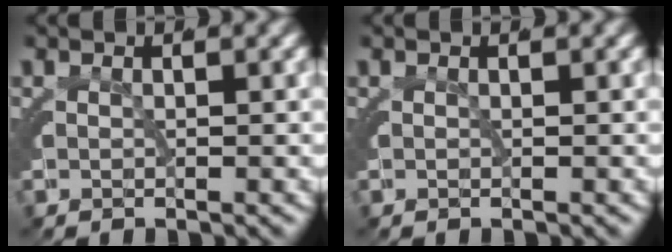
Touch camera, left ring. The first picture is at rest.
{"total": 0.0}